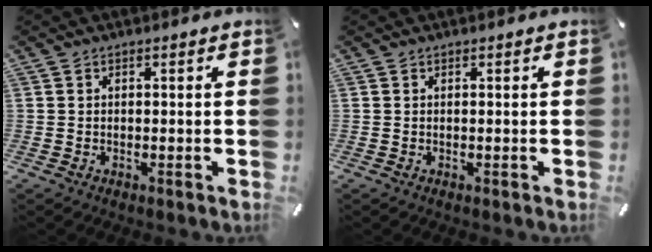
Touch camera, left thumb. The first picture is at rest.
{"total": 0.0}